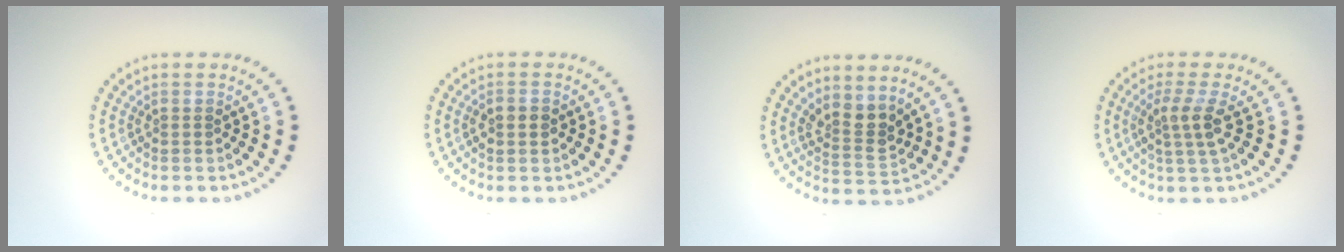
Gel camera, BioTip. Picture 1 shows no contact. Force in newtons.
{"total": 1.3, "press": 1.3, "slide": 0.1}
{"total": 2.6, "press": 2.2, "slide": 1.5}
{"total": 2.7, "press": 2.0, "slide": 1.8}